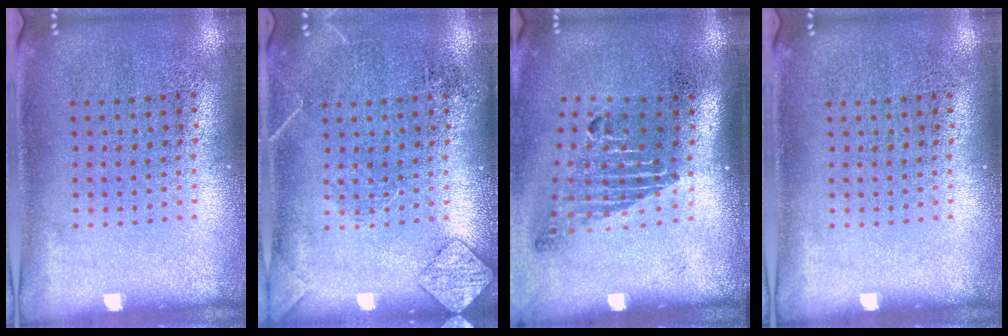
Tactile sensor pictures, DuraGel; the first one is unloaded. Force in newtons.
{"total": 1.8, "press": 1.8, "slide": 0.1}
{"total": 1.8, "press": 1.2, "slide": 1.3}
{"total": 0.0}